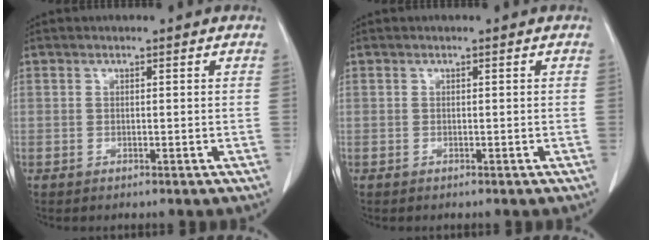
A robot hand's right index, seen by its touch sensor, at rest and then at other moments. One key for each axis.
{"total": 0.0}